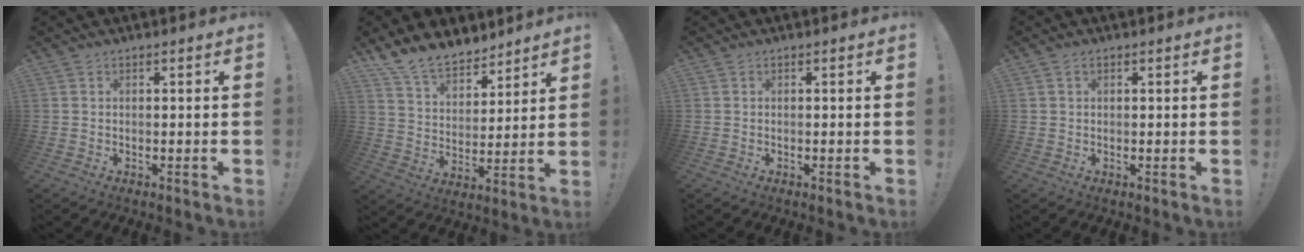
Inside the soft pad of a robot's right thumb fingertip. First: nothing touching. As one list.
[{"total": 12.5, "force": [10.7, 5.8, 3.0], "torque": [-0.070, -0.083, 0.207]}, {"total": 0.0}, {"total": 0.9, "force": [0.4, 0.5, 0.5], "torque": [-0.013, 0.003, 0.008]}]